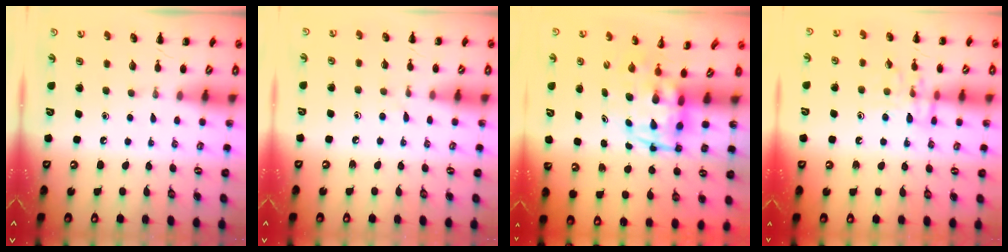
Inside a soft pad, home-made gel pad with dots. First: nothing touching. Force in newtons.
{"total": 3.0, "press": 2.6, "slide": 1.4}
{"total": 3.9, "press": 3.6, "slide": 1.4}
{"total": 11.4, "press": 11.4, "slide": 0.7}